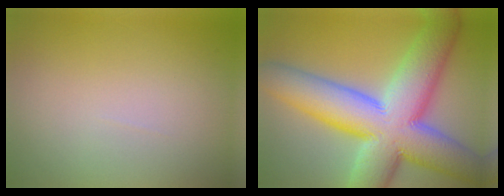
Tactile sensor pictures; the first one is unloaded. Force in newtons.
{"total": 14.4, "press": 14.4, "slide": 0.9}